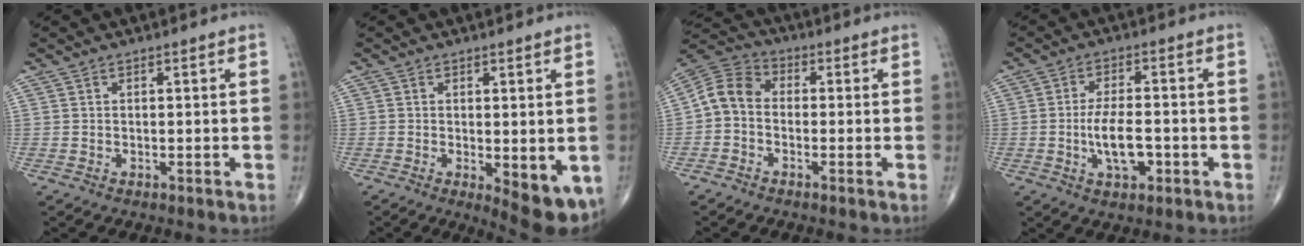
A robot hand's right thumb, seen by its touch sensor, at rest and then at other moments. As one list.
[{"total": 8.7, "force": [-2.3, 3.3, 7.7], "torque": [-0.093, -0.020, -0.024]}, {"total": 7.2, "force": [-1.2, 5.5, 4.5], "torque": [-0.074, 0.027, -0.044]}, {"total": 7.5, "force": [-1.8, 3.4, 6.4], "torque": [-0.115, 0.007, -0.031]}]